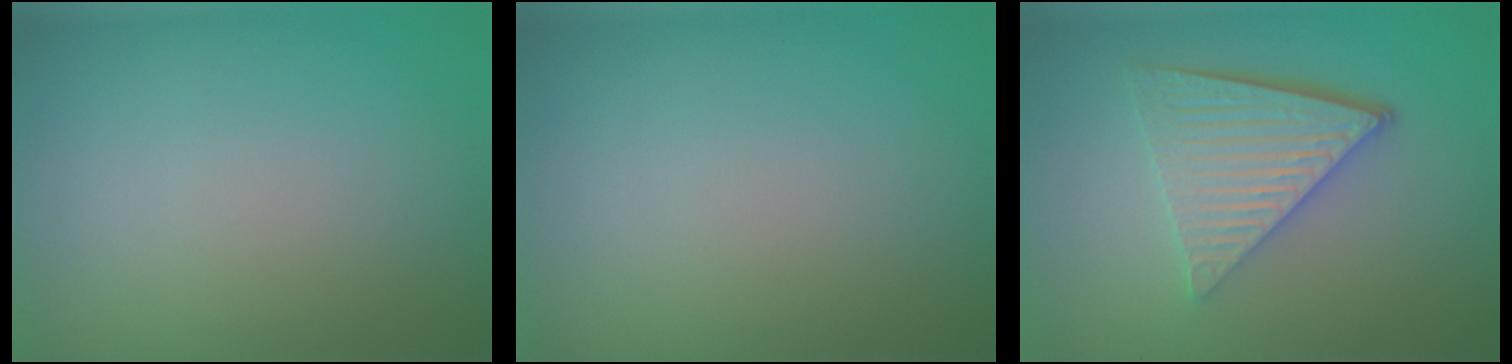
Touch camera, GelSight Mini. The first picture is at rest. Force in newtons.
{"total": 0.0}
{"total": 6.1, "press": 4.2, "slide": 4.5}